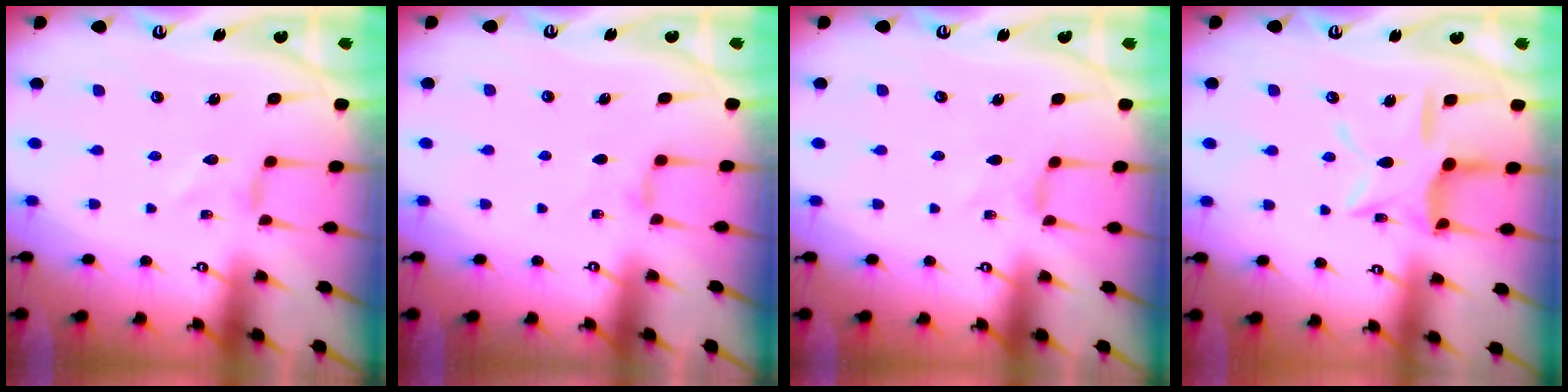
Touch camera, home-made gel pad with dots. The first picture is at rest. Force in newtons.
{"total": 3.3, "press": 3.2, "slide": 0.5}
{"total": 0.0}
{"total": 11.7, "press": 11.7, "slide": 1.0}